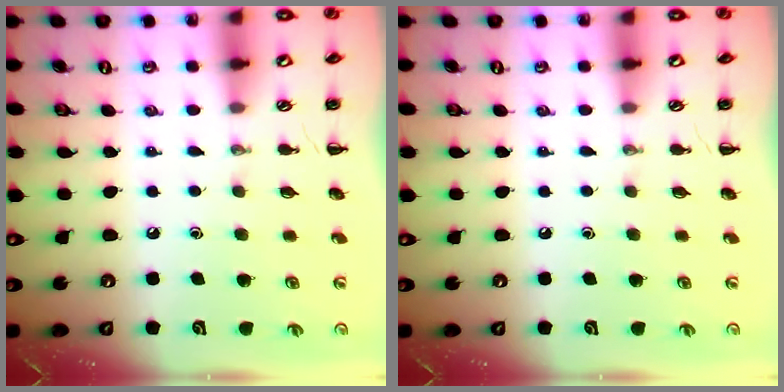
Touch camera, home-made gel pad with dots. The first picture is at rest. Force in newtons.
{"total": 0.0}